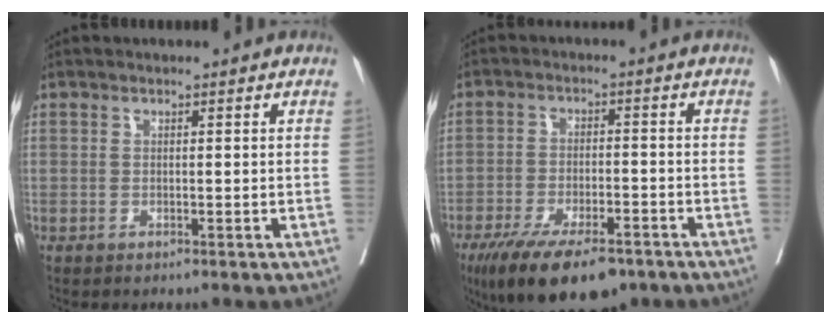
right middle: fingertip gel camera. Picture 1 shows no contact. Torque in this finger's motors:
{"motor_torque": [1.09, -1.04, 0.39, 0.06]}